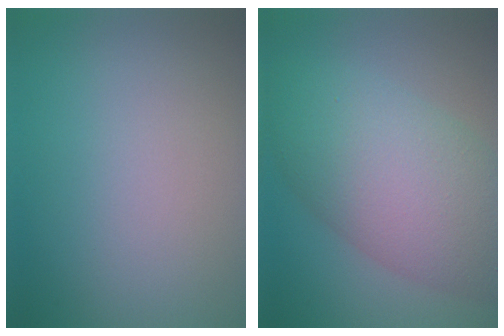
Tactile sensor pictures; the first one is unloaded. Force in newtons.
{"total": 9.4, "press": 9.4, "slide": 0.3}